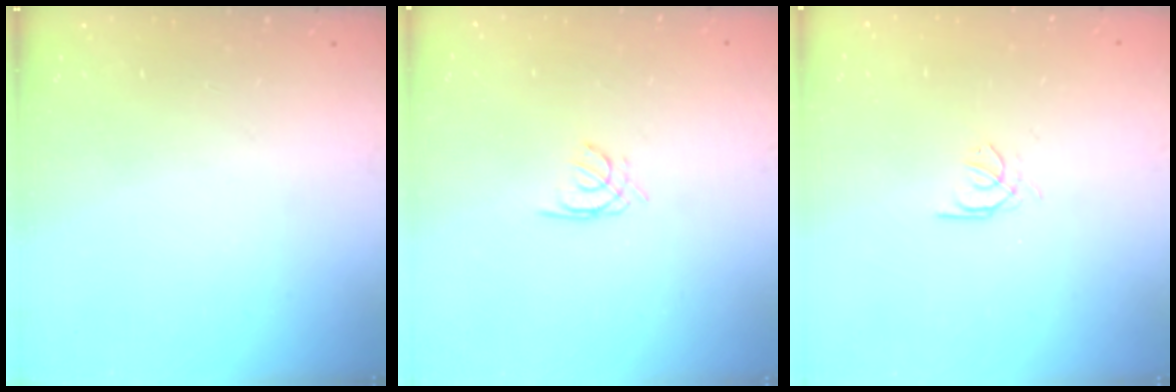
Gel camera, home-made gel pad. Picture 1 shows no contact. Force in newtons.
{"total": 1.5, "press": 1.4, "slide": 0.4}
{"total": 0.9, "press": 0.8, "slide": 0.4}